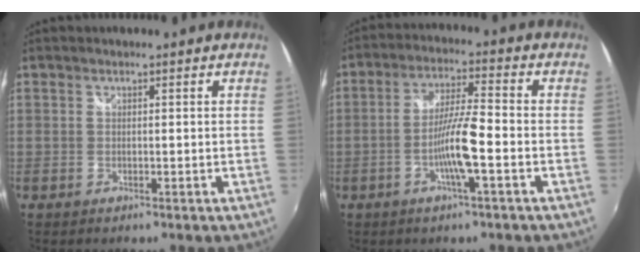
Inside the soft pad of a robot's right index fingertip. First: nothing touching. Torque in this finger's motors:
{"motor_torque": [0.72, 0.79, 0.33, 0.11]}